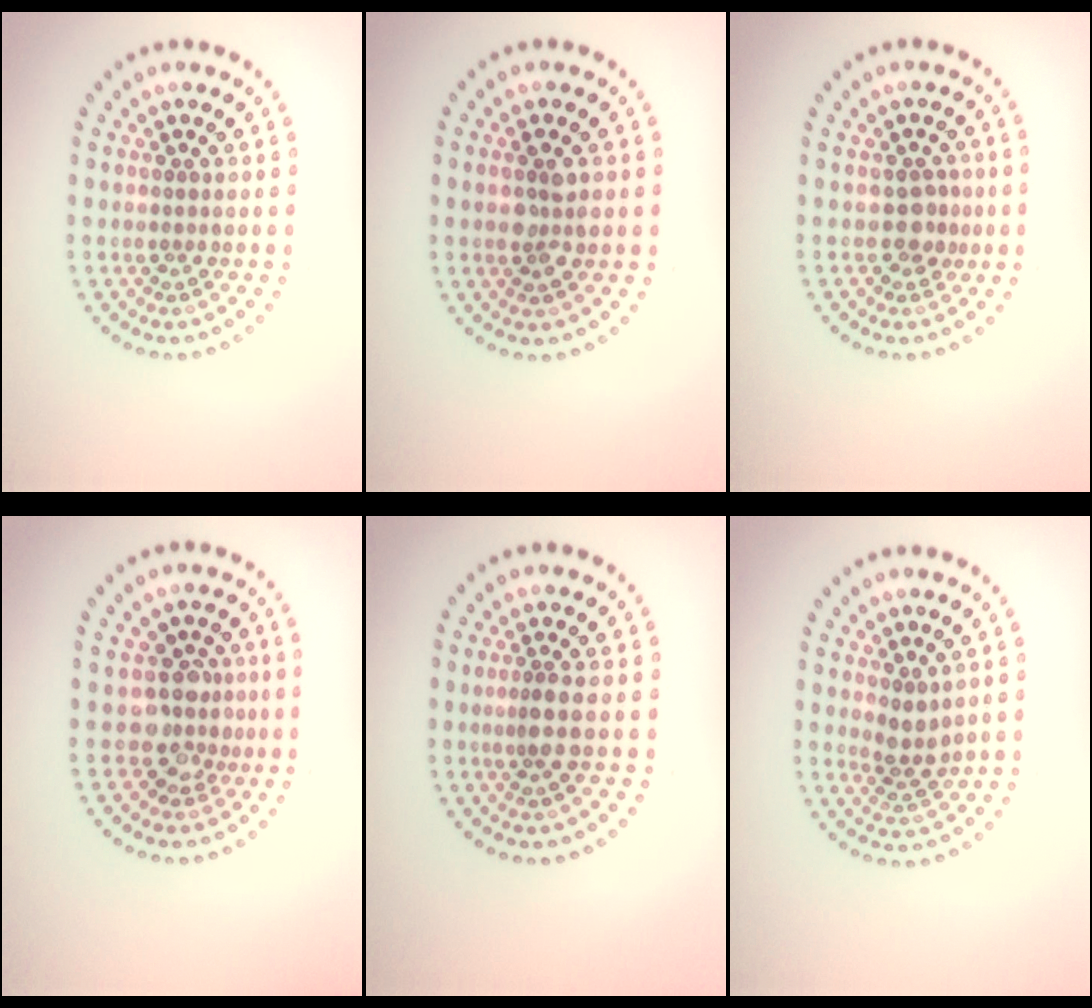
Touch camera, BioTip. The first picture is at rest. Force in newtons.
{"total": 2.4, "press": 2.4, "slide": 0.5}
{"total": 1.8, "press": 1.5, "slide": 0.9}
{"total": 3.1, "press": 2.3, "slide": 2.0}
{"total": 1.9, "press": 1.5, "slide": 1.2}
{"total": 1.9, "press": 1.6, "slide": 1.0}